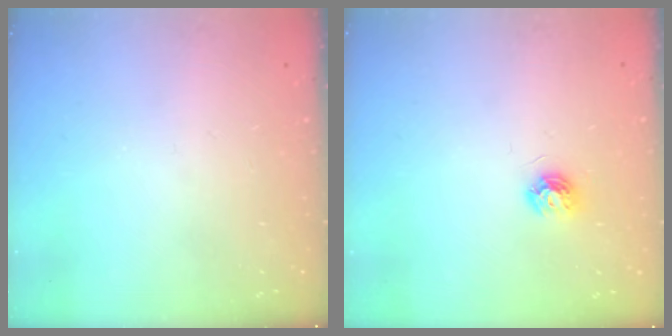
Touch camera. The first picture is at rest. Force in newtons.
{"total": 5.9, "press": 5.9, "slide": 0.5}